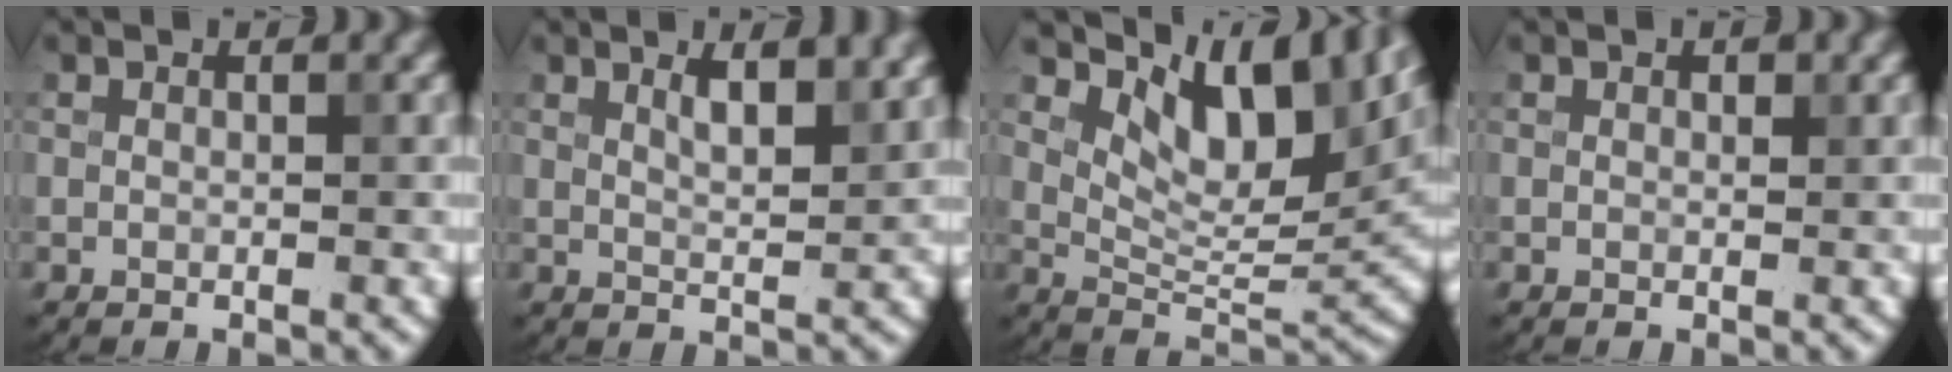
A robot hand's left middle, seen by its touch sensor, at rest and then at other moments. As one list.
[{"total": 3.5, "force": [2.0, 1.1, 2.7], "torque": [-0.036, 0.002, 0.031]}, {"total": 10.8, "force": [6.3, 4.6, 7.6], "torque": [-0.110, 0.000, 0.114]}, {"total": 0.7, "force": [0.3, 0.4, 0.5], "torque": [-0.006, -0.001, 0.003]}]